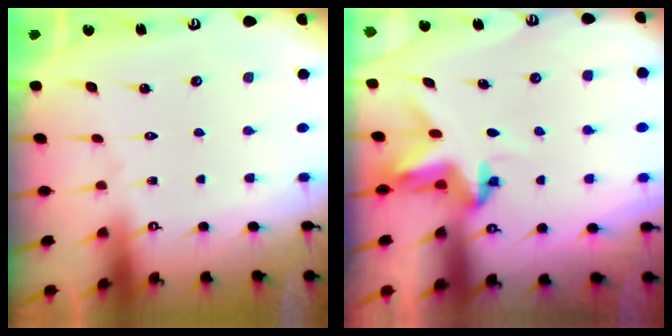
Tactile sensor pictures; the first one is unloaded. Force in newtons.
{"total": 3.7, "press": 3.7, "slide": 0.3}